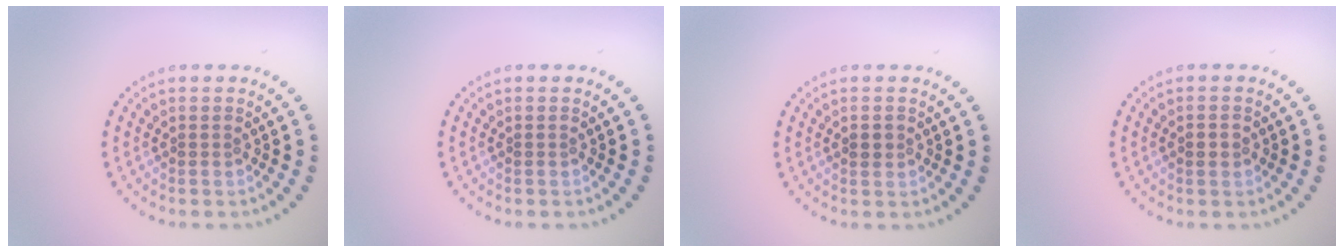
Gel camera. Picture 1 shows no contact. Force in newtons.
{"total": 0.0}
{"total": 1.3, "press": 1.3, "slide": 0.0}
{"total": 1.7, "press": 1.7, "slide": 0.1}